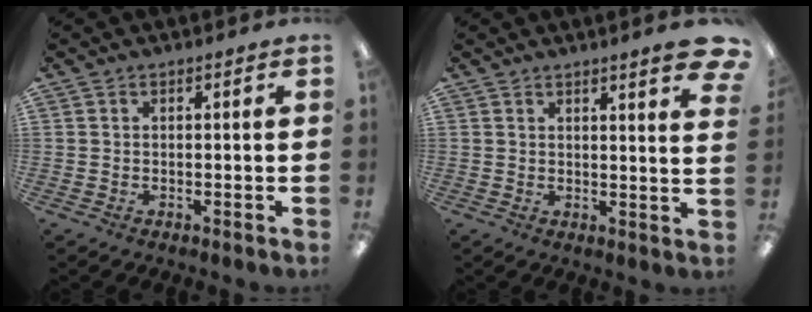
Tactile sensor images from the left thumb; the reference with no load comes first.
{"total": 5.3, "force": [4.1, 0.2, 3.3], "torque": [-0.043, -0.026, 0.064]}